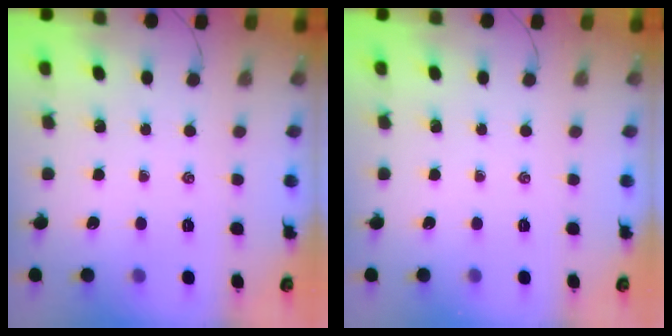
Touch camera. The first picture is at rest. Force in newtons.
{"total": 0.0}